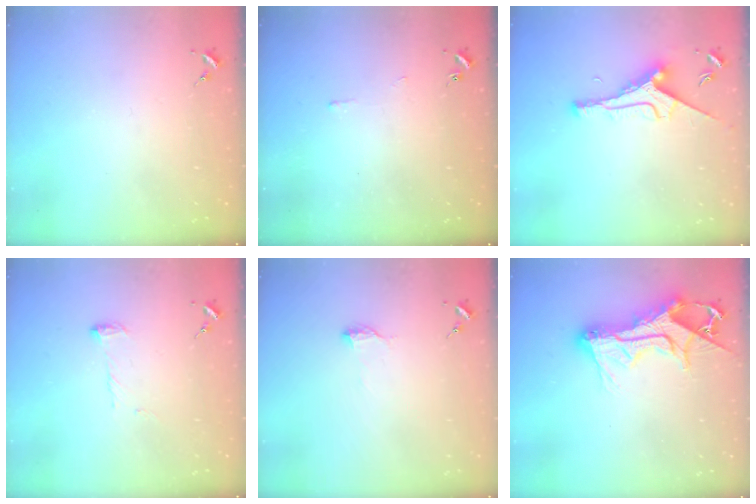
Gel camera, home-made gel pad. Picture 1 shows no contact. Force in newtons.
{"total": 2.5, "press": 2.5, "slide": 0.5}
{"total": 9.2, "press": 9.2, "slide": 0.9}
{"total": 6.6, "press": 6.5, "slide": 0.8}
{"total": 6.8, "press": 6.8, "slide": 0.8}
{"total": 17.3, "press": 17.2, "slide": 1.5}